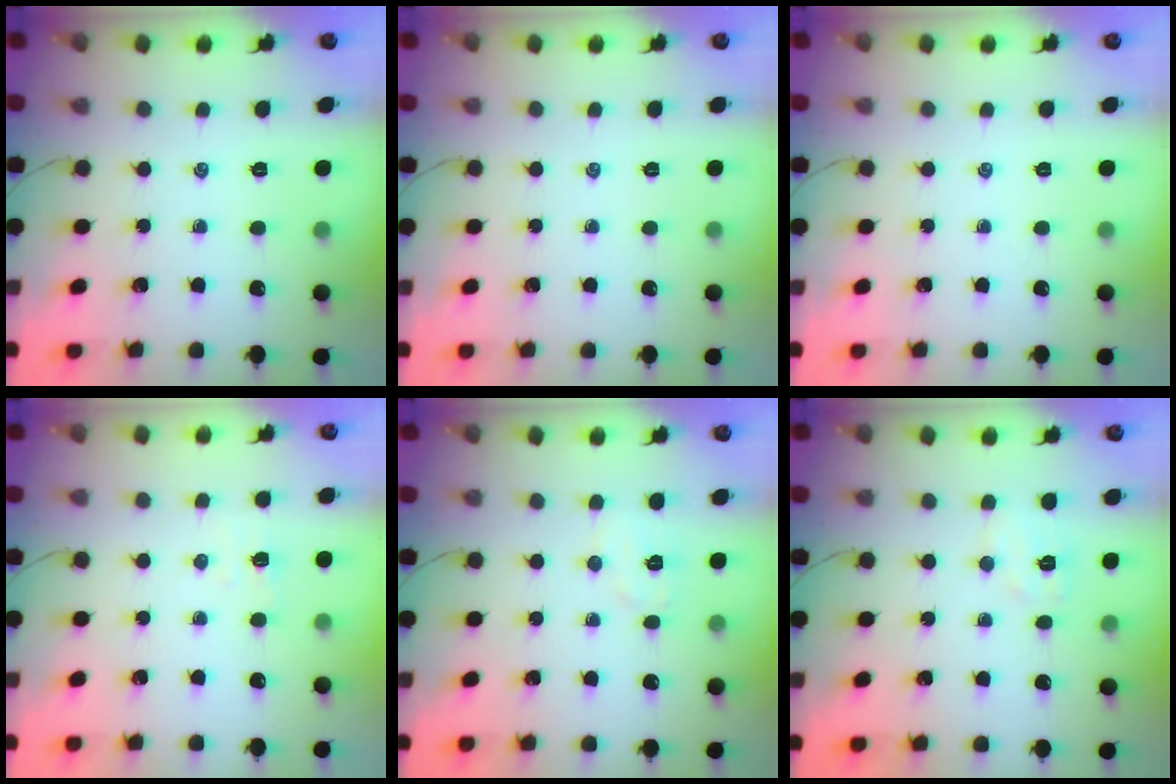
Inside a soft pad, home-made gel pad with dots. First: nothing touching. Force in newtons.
{"total": 0.0}
{"total": 0.0}
{"total": 2.9, "press": 2.8, "slide": 0.8}
{"total": 5.6, "press": 5.5, "slide": 1.1}
{"total": 5.9, "press": 5.7, "slide": 1.3}